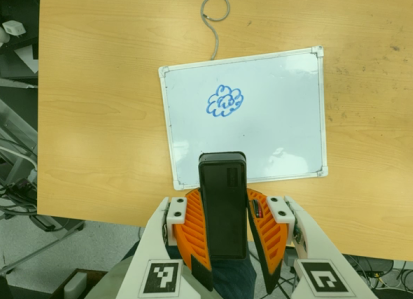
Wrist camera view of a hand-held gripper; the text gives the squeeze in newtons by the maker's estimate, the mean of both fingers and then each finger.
{"total": 9.3, "left": 7.8, "right": 10.9}